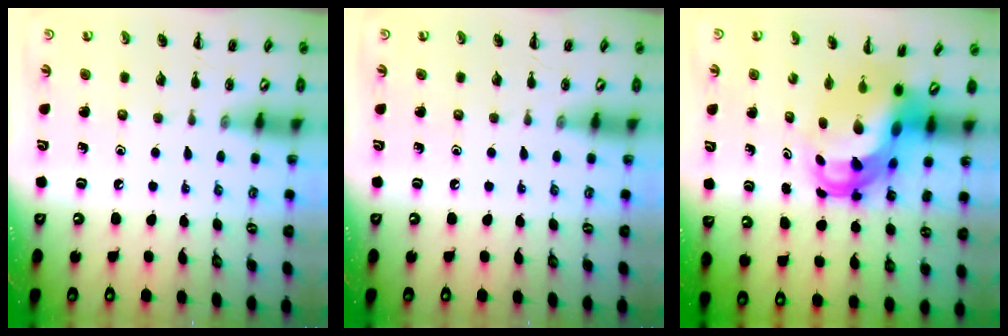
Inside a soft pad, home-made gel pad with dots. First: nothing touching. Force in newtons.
{"total": 0.0}
{"total": 9.1, "press": 8.8, "slide": 2.4}